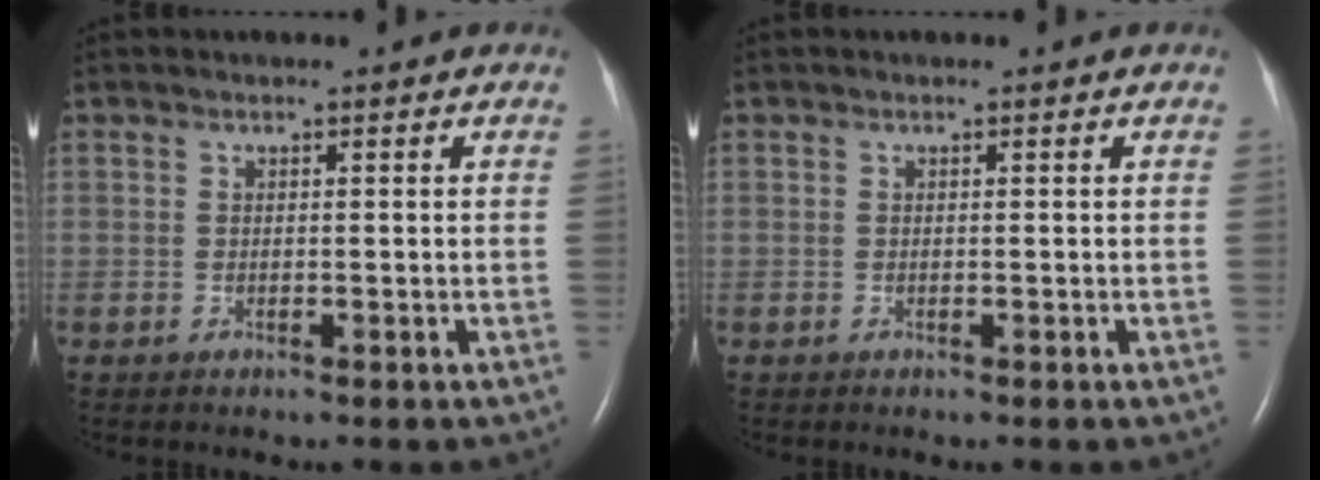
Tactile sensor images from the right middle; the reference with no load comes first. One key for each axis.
{"total": 0.0}